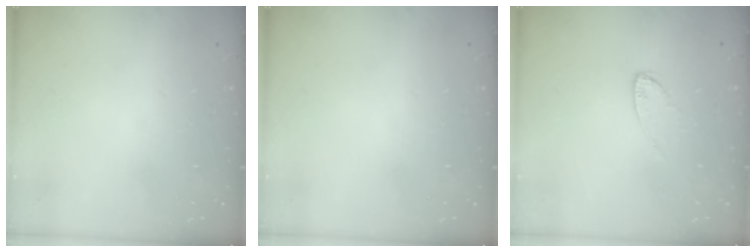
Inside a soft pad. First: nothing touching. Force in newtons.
{"total": 0.0}
{"total": 7.0, "press": 7.0, "slide": 0.4}